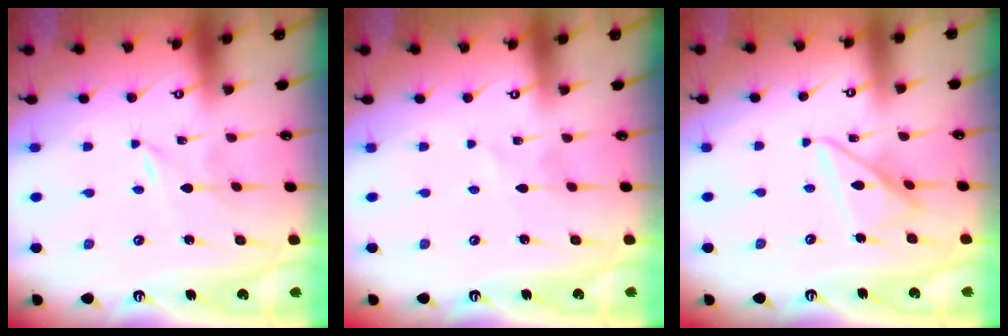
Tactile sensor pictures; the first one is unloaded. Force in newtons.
{"total": 1.5, "press": 1.5, "slide": 0.2}
{"total": 11.1, "press": 11.0, "slide": 1.0}